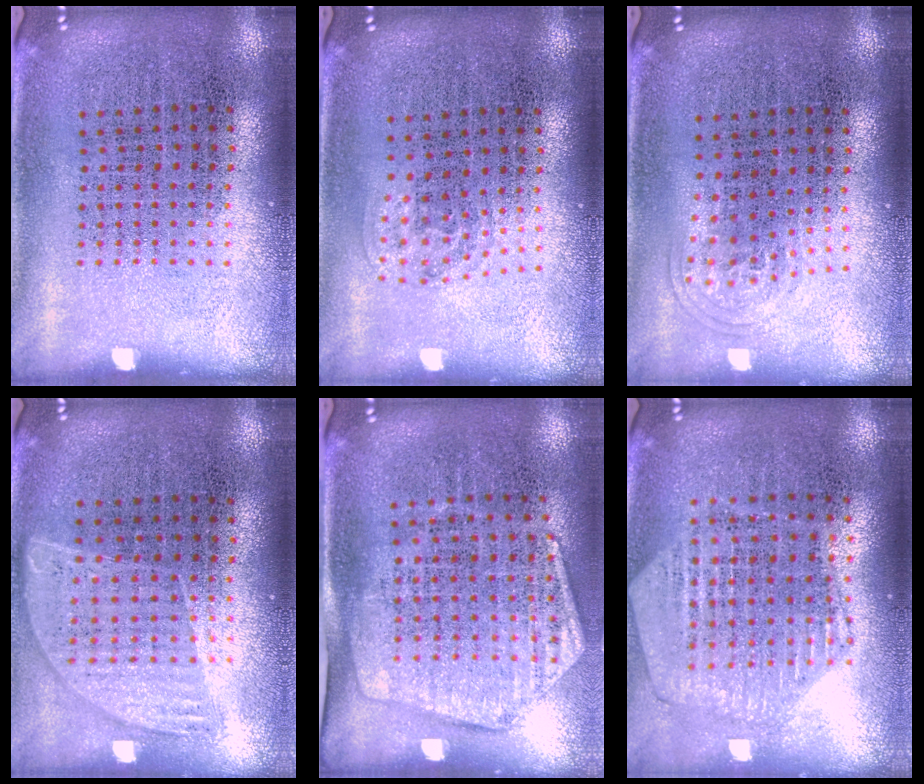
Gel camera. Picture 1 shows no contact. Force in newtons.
{"total": 0.9, "press": 0.6, "slide": 0.7}
{"total": 1.1, "press": 0.7, "slide": 0.7}
{"total": 0.9, "press": 0.8, "slide": 0.4}
{"total": 1.9, "press": 1.6, "slide": 1.0}
{"total": 1.2, "press": 1.2, "slide": 0.1}